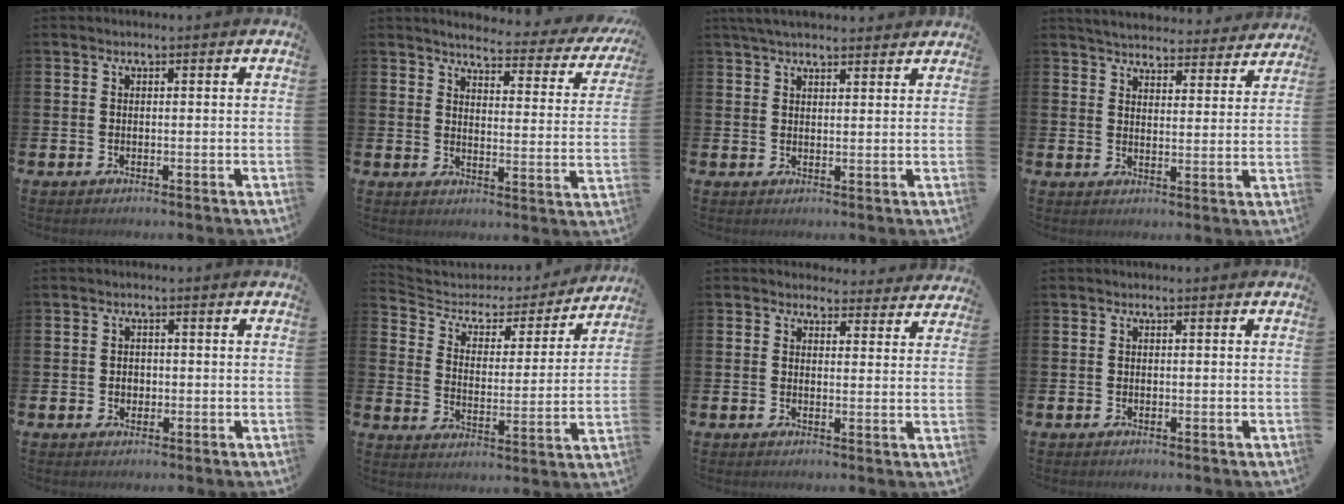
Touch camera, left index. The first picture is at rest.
{"total": 3.4, "force": [3.1, 0.7, 1.3], "torque": [-0.029, -0.034, 0.039]}
{"total": 3.8, "force": [3.5, 0.7, 1.2], "torque": [-0.027, -0.009, 0.065]}
{"total": 4.9, "force": [4.8, 0.7, 0.2], "torque": [-0.018, -0.037, 0.083]}
{"total": 1.5, "force": [-0.1, 1.3, 0.7], "torque": [-0.001, 0.004, -0.007]}
{"total": 5.1, "force": [4.3, 2.5, 1.1], "torque": [-0.050, -0.036, 0.065]}
{"total": 3.4, "force": [3.2, 1.1, -0.1], "torque": [0.005, -0.015, 0.056]}
{"total": 0.0}